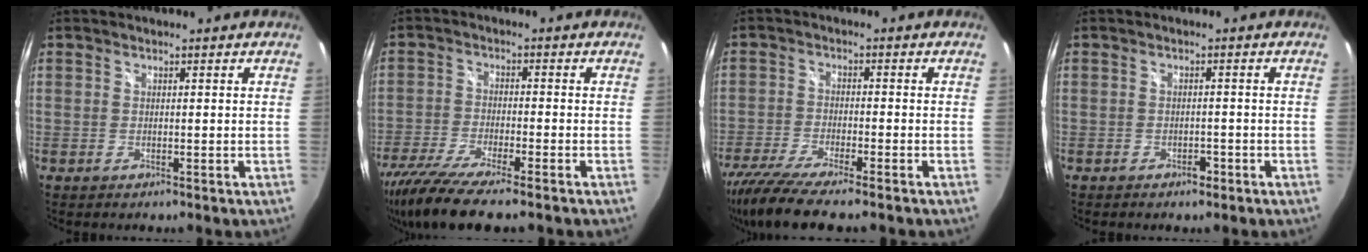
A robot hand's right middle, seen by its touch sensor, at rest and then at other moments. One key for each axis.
{"total": 13.2, "fx": -10.4, "fy": 1.6, "fz": 8.0, "tx": -0.173, "ty": -0.044, "tz": -0.185}
{"total": 11.6, "fx": -9.5, "fy": 1.2, "fz": 6.7, "tx": -0.150, "ty": -0.042, "tz": -0.167}
{"total": 1.8, "fx": -1.2, "fy": 1.1, "fz": 0.7, "tx": -0.014, "ty": 0.002, "tz": -0.014}